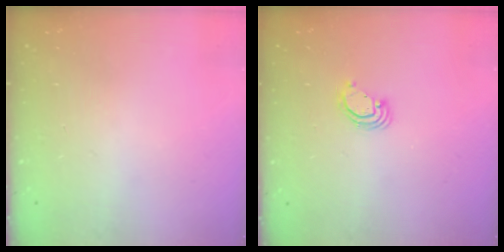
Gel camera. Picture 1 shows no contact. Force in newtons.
{"total": 3.6, "press": 3.6, "slide": 0.2}